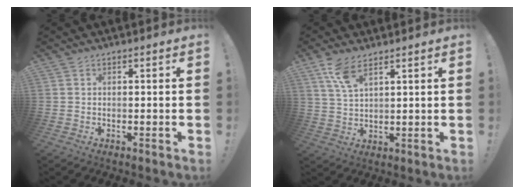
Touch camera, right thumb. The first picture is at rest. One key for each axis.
{"total": 7.3, "fx": 4.9, "fy": 2.4, "fz": 4.8, "tx": -0.087, "ty": -0.022, "tz": 0.090}